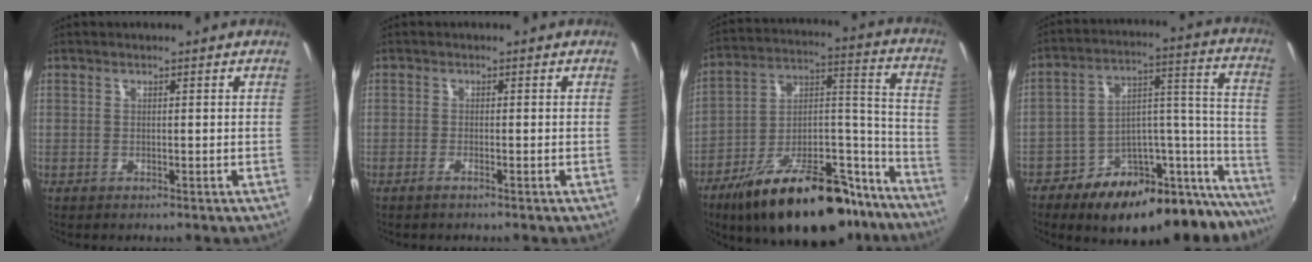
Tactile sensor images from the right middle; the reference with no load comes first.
{"total": 1.3, "force": [-1.0, -0.2, 0.8], "torque": [-0.020, -0.004, -0.021]}
{"total": 27.7, "force": [-19.6, 10.8, 16.4], "torque": [-0.246, 0.021, -0.289]}
{"total": 25.2, "force": [-18.9, 9.6, 13.6], "torque": [-0.148, 0.039, -0.272]}